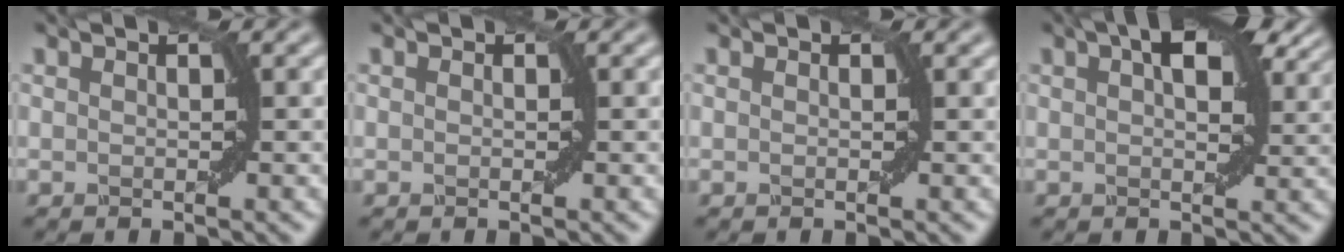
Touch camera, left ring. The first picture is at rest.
{"total": 0.0}
{"total": 0.0}
{"total": 7.2, "force": [3.6, 3.0, 5.5], "torque": [-0.068, 0.023, 0.045]}